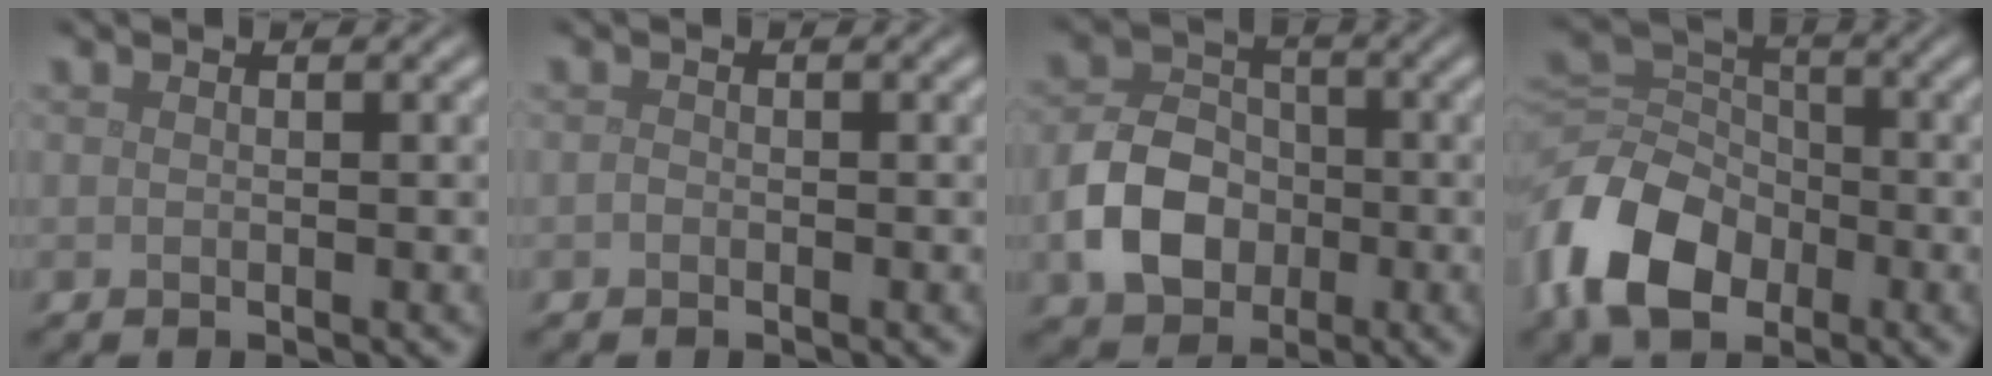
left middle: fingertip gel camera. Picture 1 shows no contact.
{"total": 0.5, "force": [-0.3, 0.4, 0.2], "torque": [-0.003, -0.001, -0.007]}
{"total": 6.2, "force": [-1.8, 4.7, 3.6], "torque": [-0.071, 0.002, -0.039]}
{"total": 9.3, "force": [-4.4, 6.2, 5.3], "torque": [-0.115, -0.008, -0.099]}